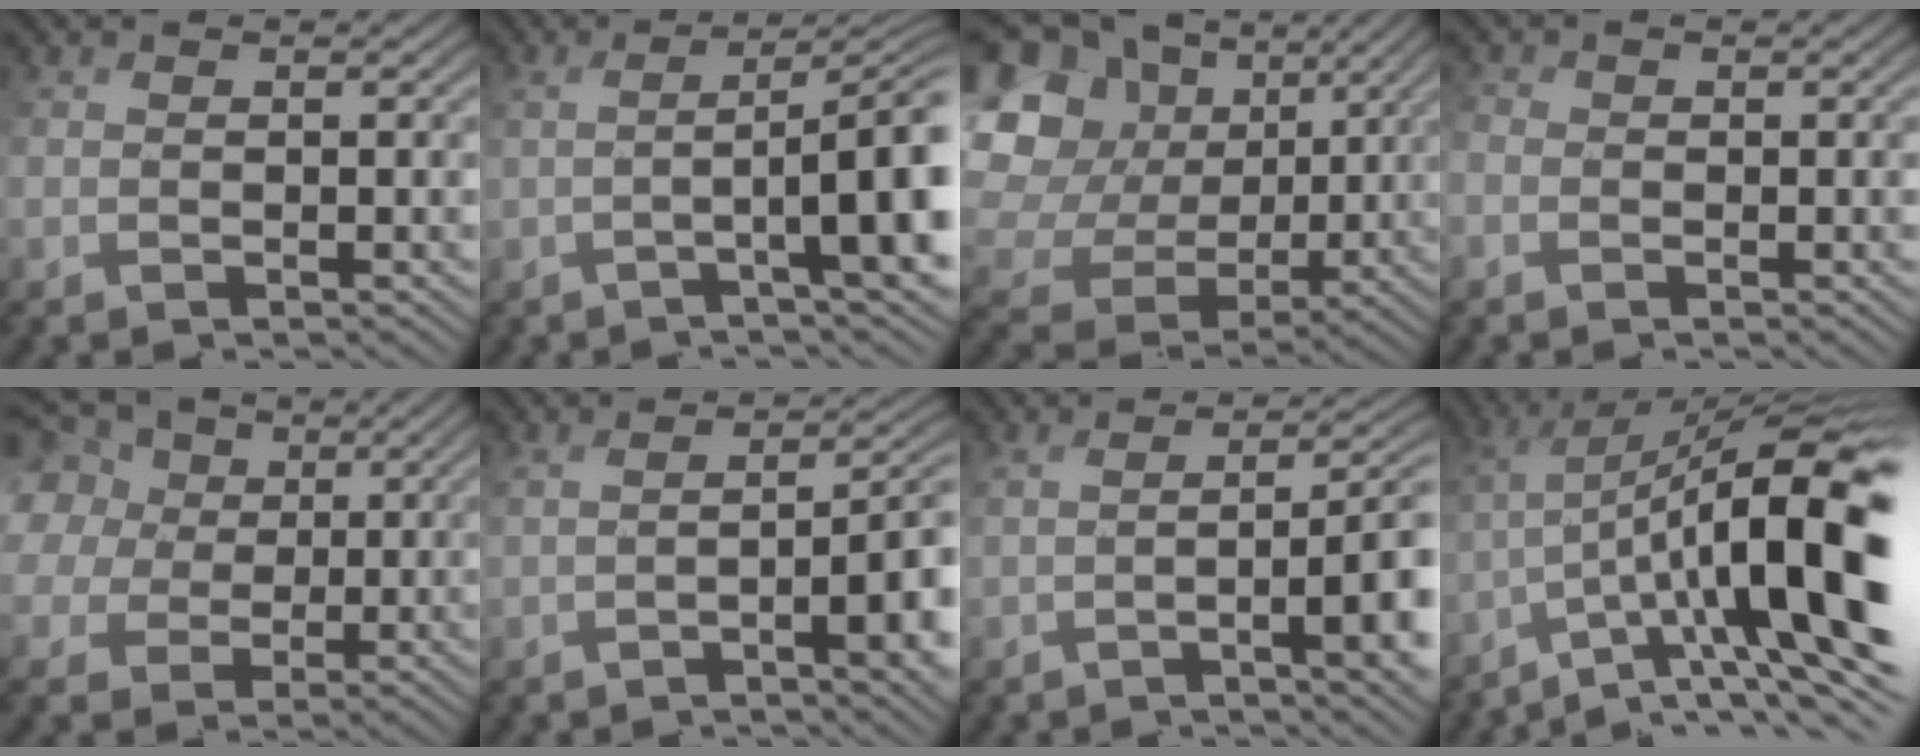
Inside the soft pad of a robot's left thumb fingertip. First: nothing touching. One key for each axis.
{"total": 9.6, "fx": -1.6, "fy": 1.6, "fz": 9.3, "tx": -0.122, "ty": 0.006, "tz": -0.015}
{"total": 20.2, "fx": 6.7, "fy": 17.0, "fz": 8.5, "tx": -0.279, "ty": 0.032, "tz": 0.134}
{"total": 1.3, "fx": -0.7, "fy": 1.0, "fz": 0.4, "tx": -0.029, "ty": -0.006, "tz": -0.010}
{"total": 13.7, "fx": 4.9, "fy": 11.2, "fz": 6.2, "tx": -0.247, "ty": 0.027, "tz": 0.089}
{"total": 8.4, "fx": -1.9, "fy": 2.4, "fz": 7.8, "tx": -0.098, "ty": -0.002, "tz": -0.021}
{"total": 8.8, "fx": -1.2, "fy": 2.3, "fz": 8.4, "tx": -0.107, "ty": 0.001, "tz": -0.009}
{"total": 18.0, "fx": -3.0, "fy": 6.1, "fz": 16.7, "tx": -0.269, "ty": -0.005, "tz": -0.033}